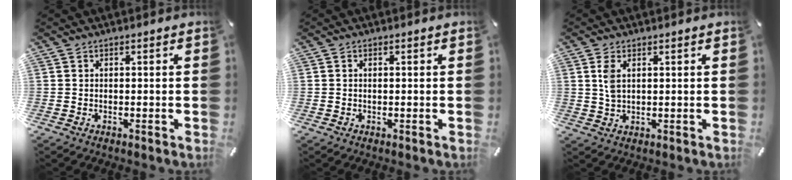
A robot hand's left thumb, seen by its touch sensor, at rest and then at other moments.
{"total": 0.7, "force": [0.0, 0.4, 0.6], "torque": [-0.013, 0.001, -0.001]}
{"total": 3.5, "force": [1.1, 1.7, 2.9], "torque": [-0.070, 0.003, 0.016]}